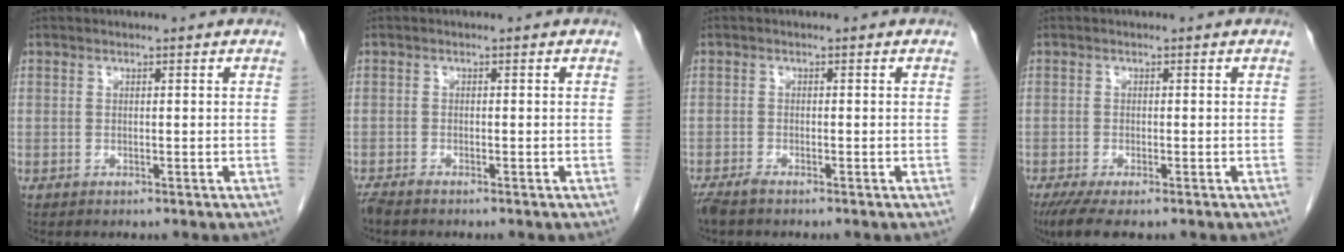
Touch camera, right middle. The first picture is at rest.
{"total": 1.6, "force": [-1.4, 0.1, 0.7], "torque": [-0.017, -0.005, -0.026]}
{"total": 2.1, "force": [-1.8, 0.3, 1.1], "torque": [-0.025, -0.006, -0.034]}
{"total": 4.3, "force": [-2.8, 0.9, 3.1], "torque": [-0.056, -0.014, -0.046]}